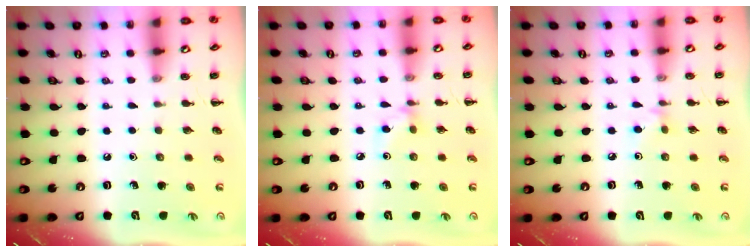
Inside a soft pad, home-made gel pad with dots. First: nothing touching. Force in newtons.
{"total": 3.6, "press": 3.4, "slide": 1.3}
{"total": 2.8, "press": 2.6, "slide": 1.0}